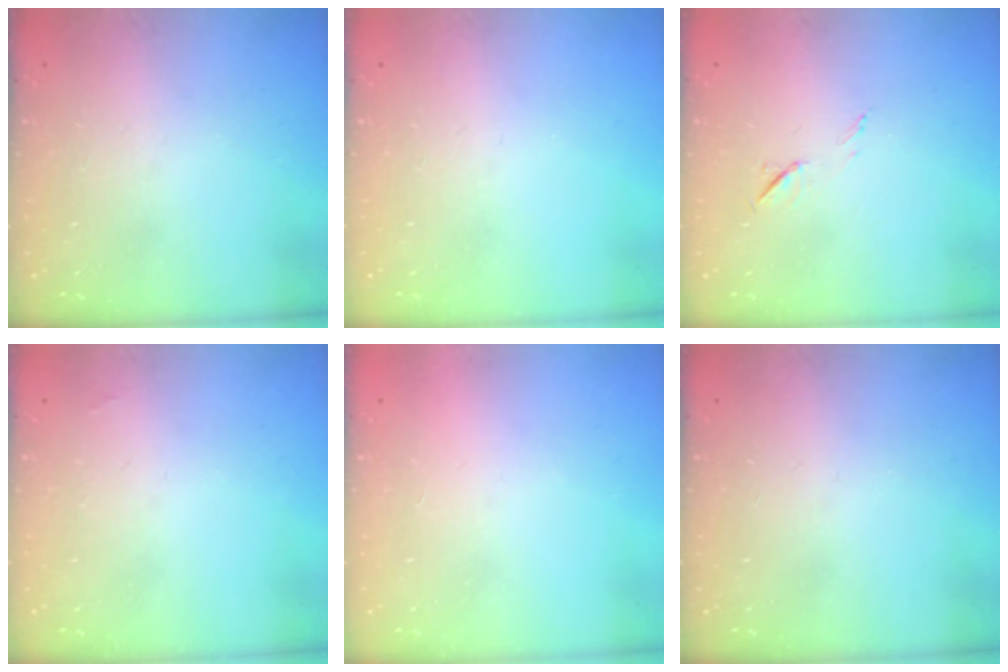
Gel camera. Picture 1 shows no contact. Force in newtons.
{"total": 0.0}
{"total": 5.5, "press": 5.3, "slide": 1.5}
{"total": 1.3, "press": 1.3, "slide": 0.2}
{"total": 1.6, "press": 1.6, "slide": 0.1}
{"total": 0.0}